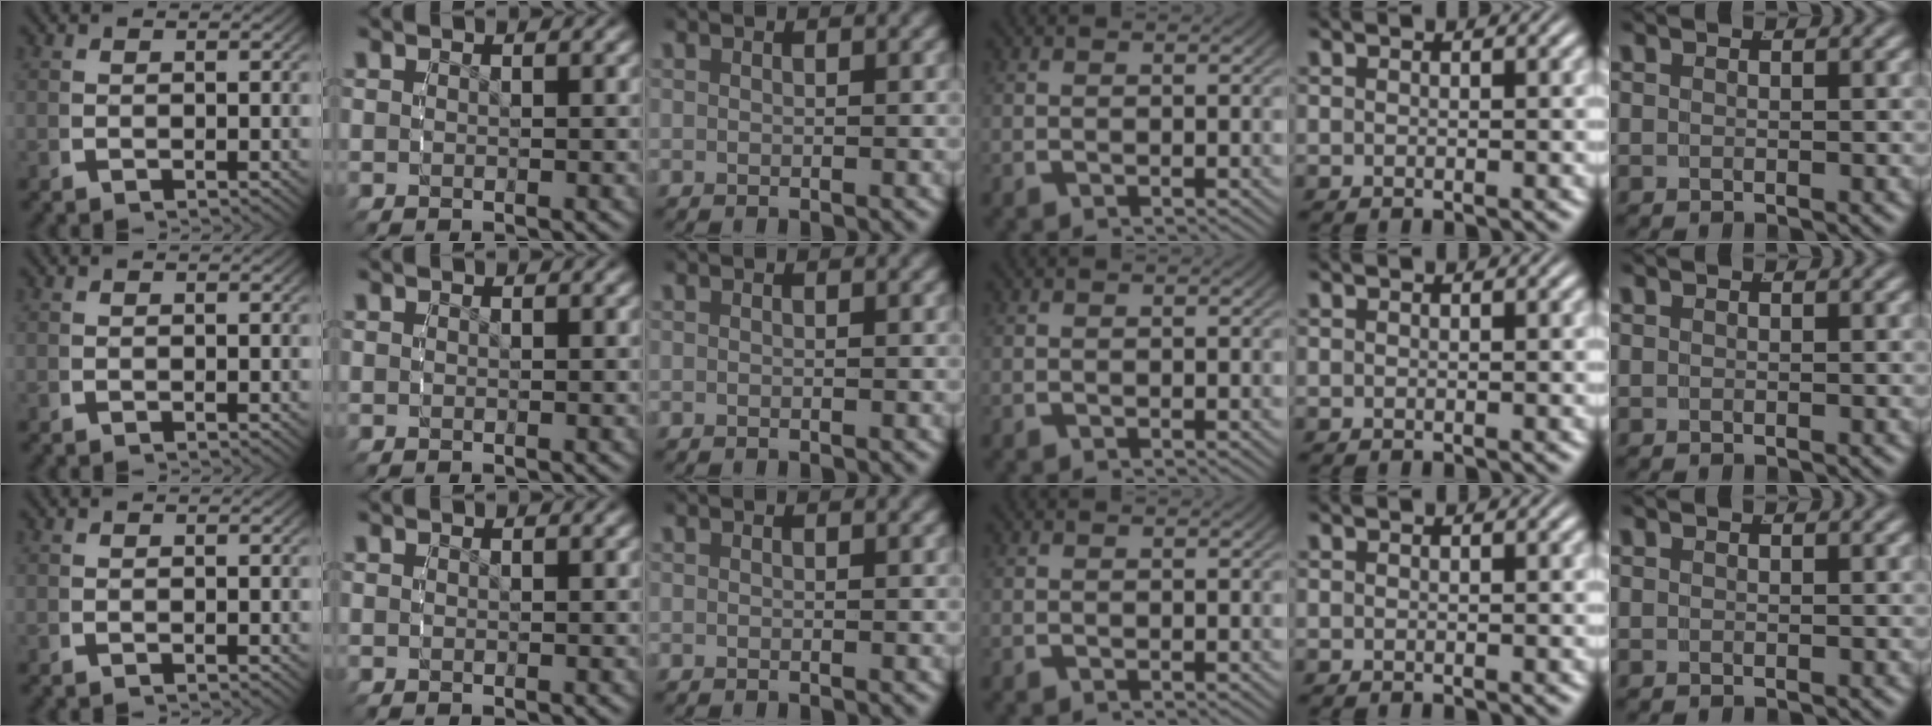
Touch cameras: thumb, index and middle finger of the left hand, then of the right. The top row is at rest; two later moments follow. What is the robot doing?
{"motion": "reach", "object": "stress ball aka squeeze ball"}